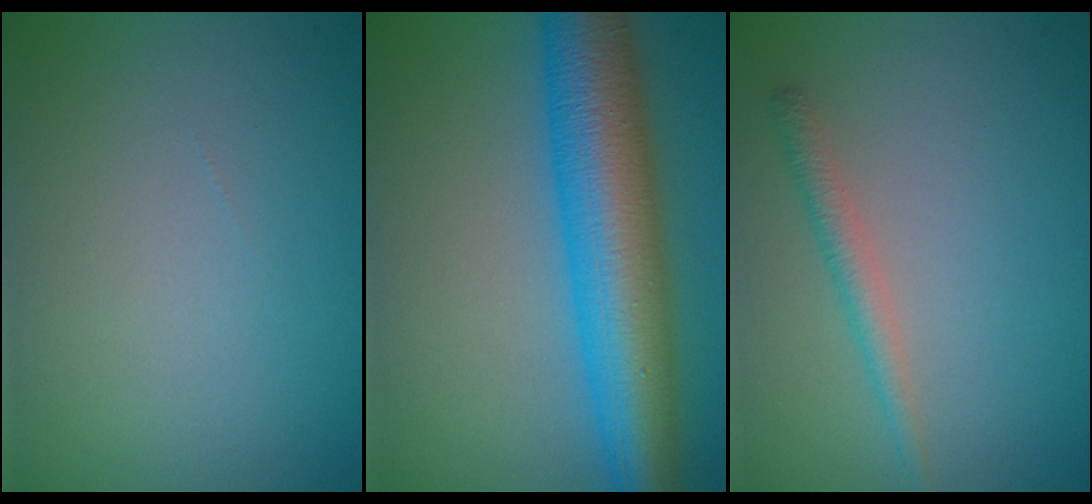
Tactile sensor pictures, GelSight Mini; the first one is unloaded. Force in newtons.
{"total": 10.1, "press": 10.1, "slide": 0.1}
{"total": 1.8, "press": 1.8, "slide": 0.1}